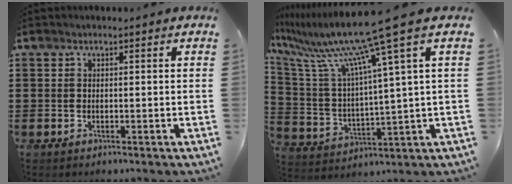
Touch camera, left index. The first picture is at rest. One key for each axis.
{"total": 12.5, "fx": 9.0, "fy": -0.6, "fz": 8.6, "tx": -0.212, "ty": -0.054, "tz": 0.139}